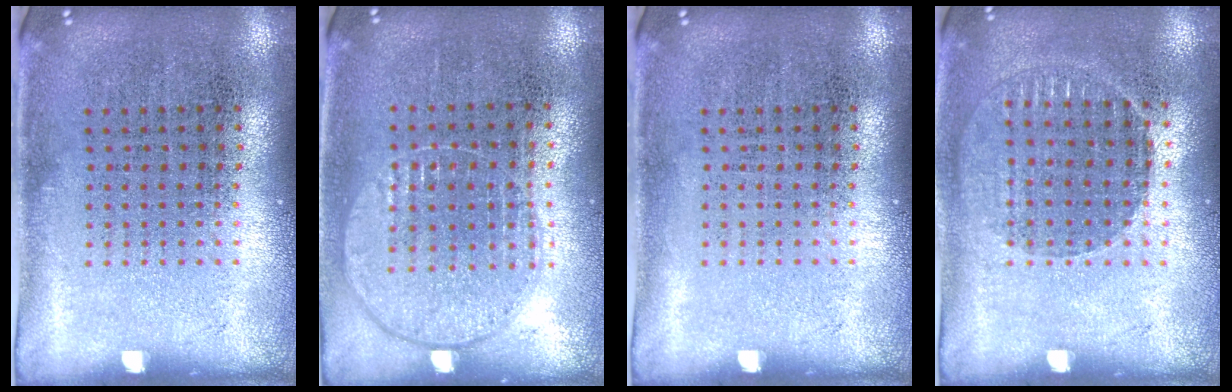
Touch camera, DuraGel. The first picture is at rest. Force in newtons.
{"total": 1.0, "press": 0.9, "slide": 0.3}
{"total": 0.0}
{"total": 1.0, "press": 1.0, "slide": 0.1}